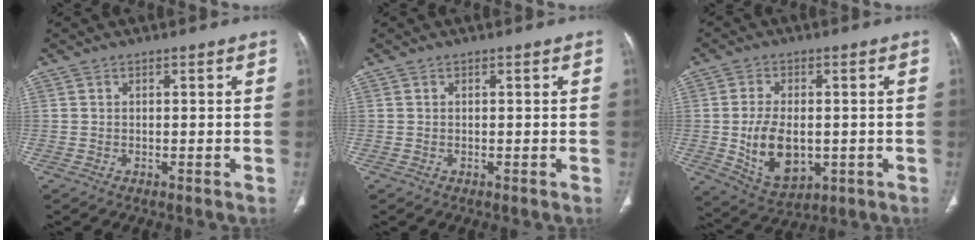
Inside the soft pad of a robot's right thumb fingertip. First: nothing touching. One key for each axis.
{"total": 0.0}
{"total": 11.1, "fx": -1.3, "fy": 6.9, "fz": 8.6, "tx": -0.134, "ty": -0.005, "tz": -0.005}